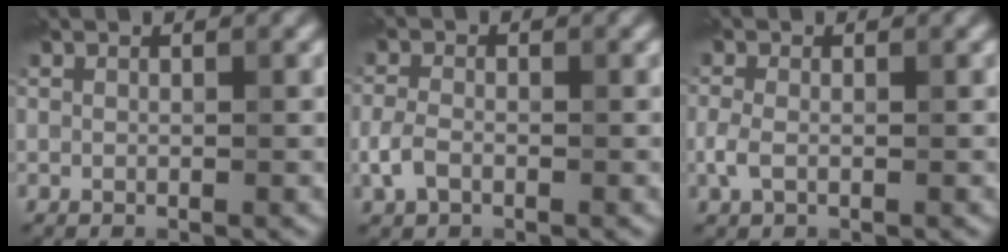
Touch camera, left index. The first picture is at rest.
{"total": 2.0, "force": [-0.8, 1.3, 1.3], "torque": [-0.028, 0.003, -0.022]}
{"total": 1.7, "force": [-0.4, 1.0, 1.3], "torque": [-0.032, 0.002, -0.013]}